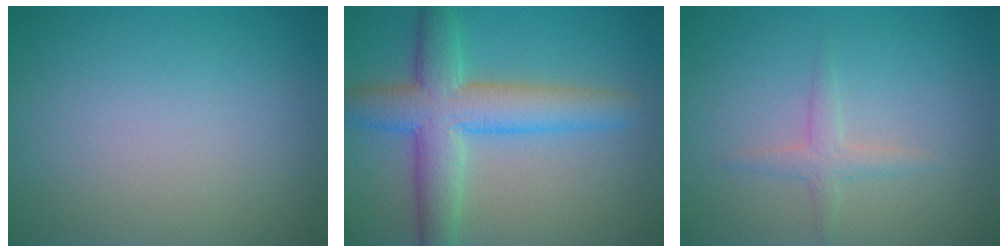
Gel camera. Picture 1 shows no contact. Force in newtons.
{"total": 7.1, "press": 7.1, "slide": 0.3}
{"total": 1.6, "press": 1.6, "slide": 0.1}